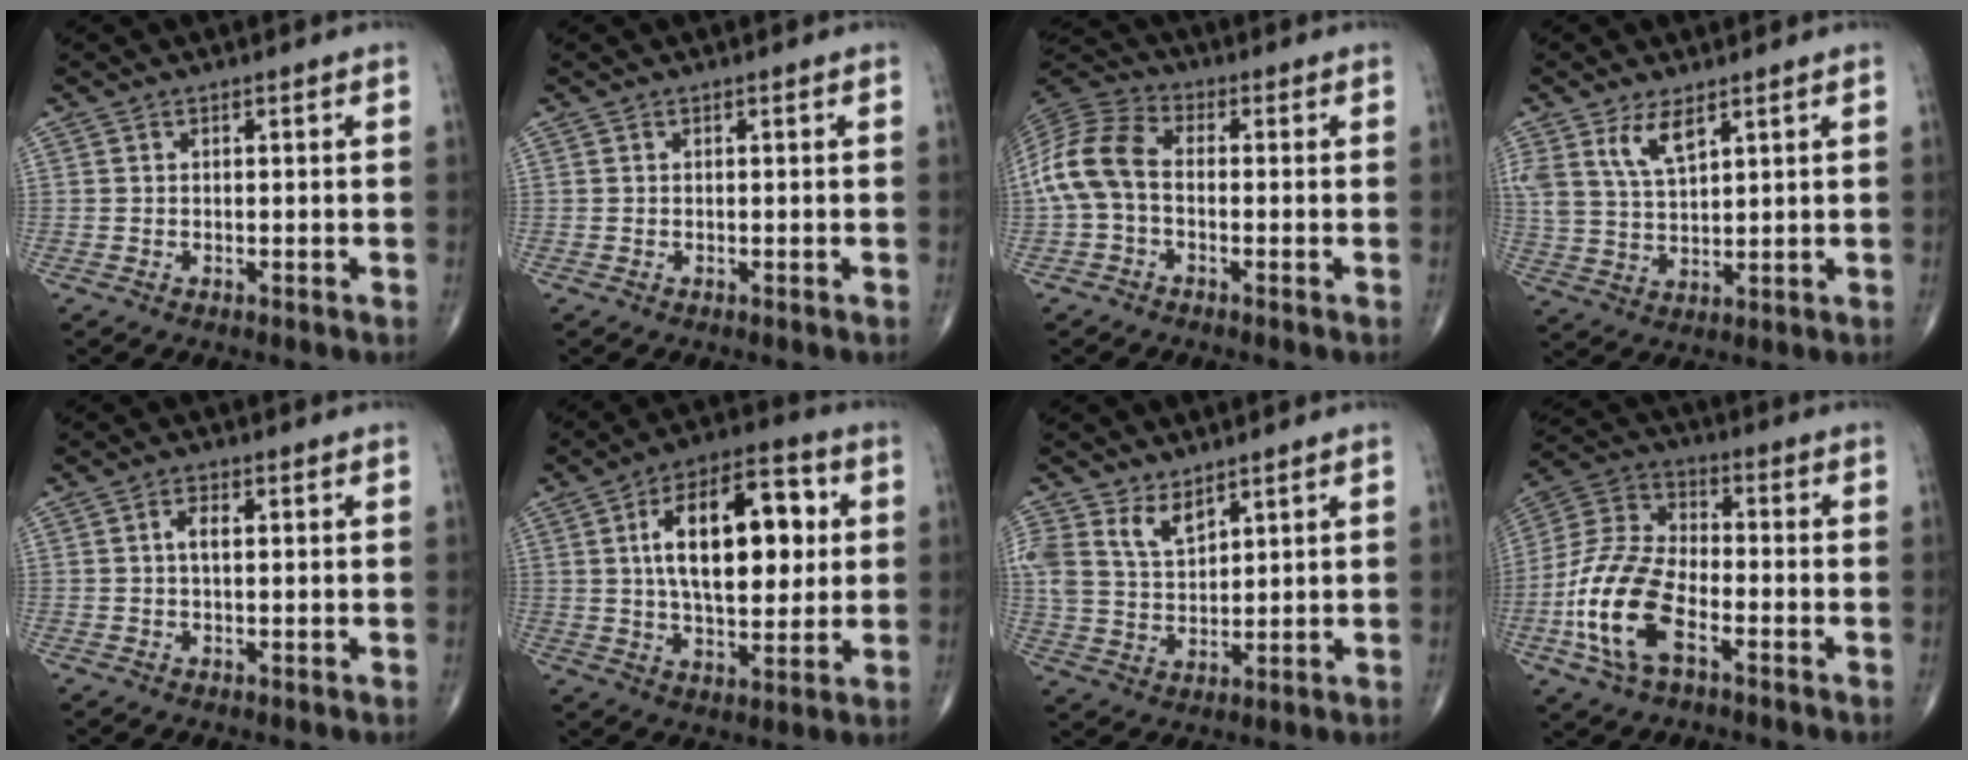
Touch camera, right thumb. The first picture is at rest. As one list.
[{"total": 0.0}, {"total": 10.4, "force": [-1.0, 6.5, 8.0], "torque": [-0.170, 0.029, -0.034]}, {"total": 7.1, "force": [4.2, 3.0, 4.9], "torque": [-0.089, -0.020, 0.088]}, {"total": 2.9, "force": [0.6, 1.4, 2.5], "torque": [-0.046, 0.006, 0.009]}, {"total": 19.7, "force": [3.9, 9.7, 16.8], "torque": [-0.240, 0.008, 0.059]}, {"total": 8.1, "force": [5.1, 4.5, 4.4], "torque": [-0.073, -0.025, 0.110]}, {"total": 14.9, "force": [-5.4, 7.5, 11.7], "torque": [-0.248, 0.024, -0.108]}]